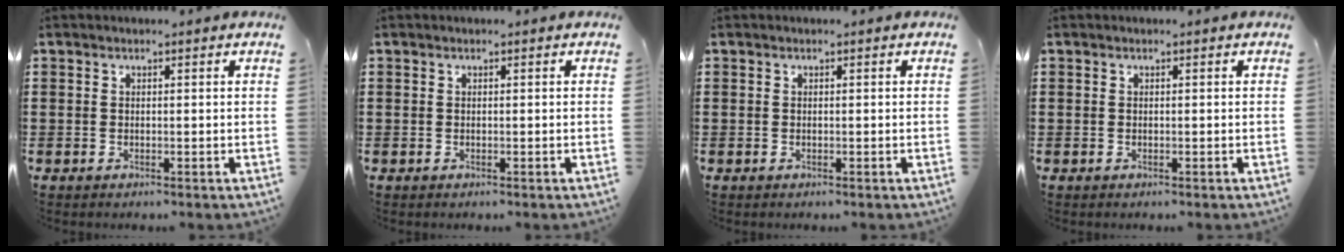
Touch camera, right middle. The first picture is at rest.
{"total": 0.0}
{"total": 0.0}
{"total": 0.0}